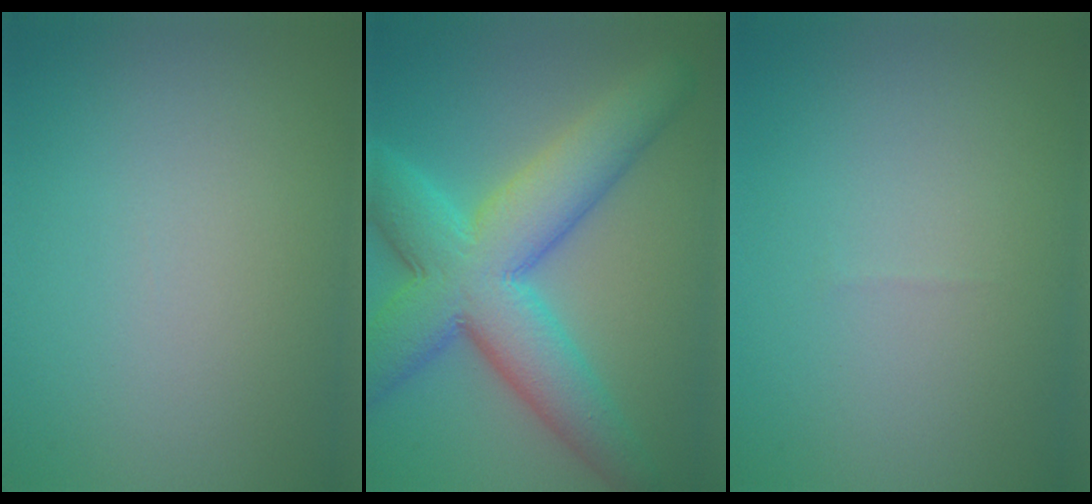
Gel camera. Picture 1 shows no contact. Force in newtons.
{"total": 10.4, "press": 10.4, "slide": 0.1}
{"total": 0.0}